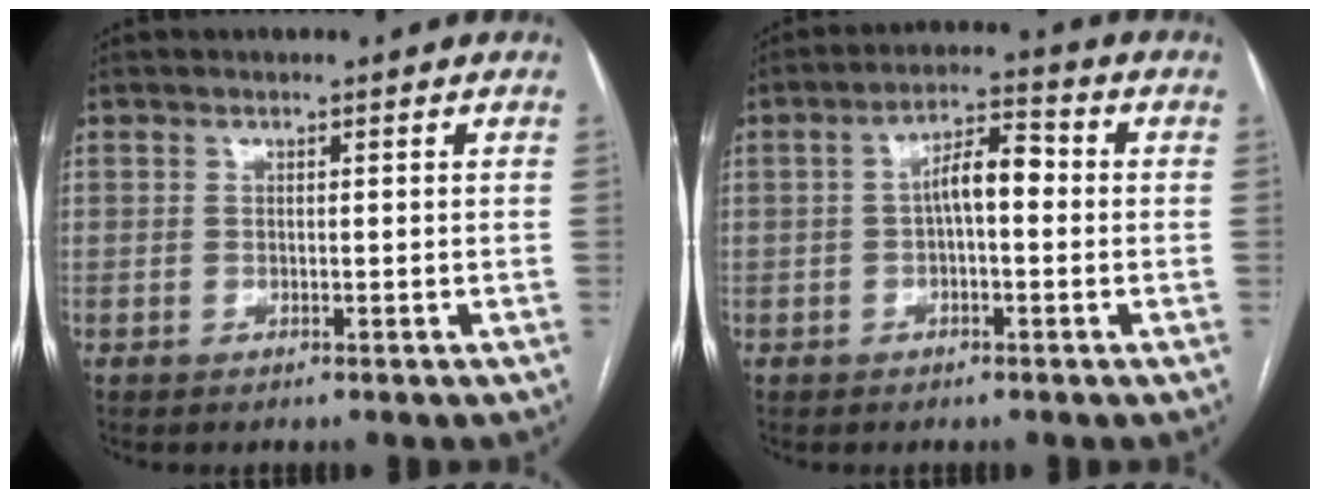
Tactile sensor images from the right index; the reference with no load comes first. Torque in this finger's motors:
{"motor_torque": [1.03, 0.02, 0.44, 0.10]}